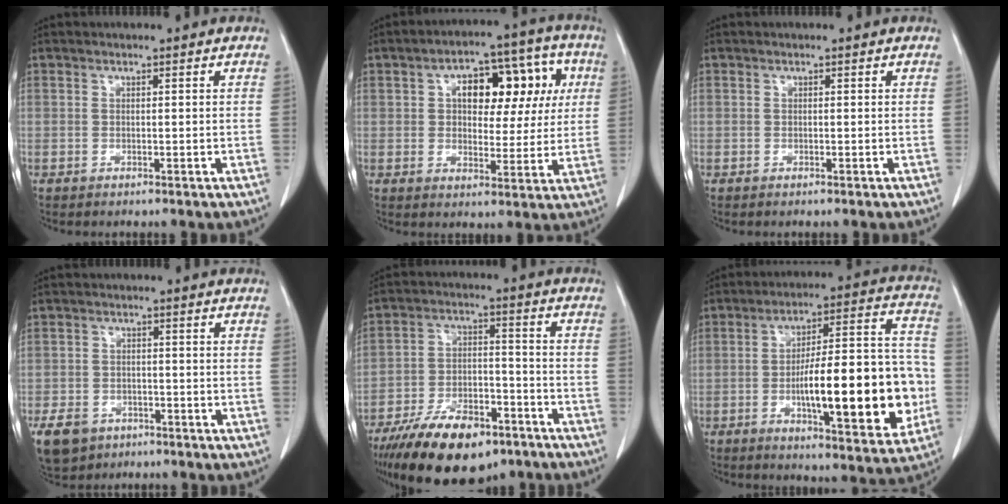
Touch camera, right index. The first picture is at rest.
{"total": 12.9, "force": [3.2, 6.8, 10.4], "torque": [-0.134, 0.046, 0.051]}
{"total": 0.0}
{"total": 8.3, "force": [-4.9, 6.2, 2.7], "torque": [-0.066, 0.000, -0.075]}
{"total": 17.0, "force": [-11.9, 6.7, 10.1], "torque": [-0.182, -0.004, -0.200]}
{"total": 21.7, "force": [-4.3, 5.0, 20.7], "torque": [-0.270, 0.026, -0.054]}